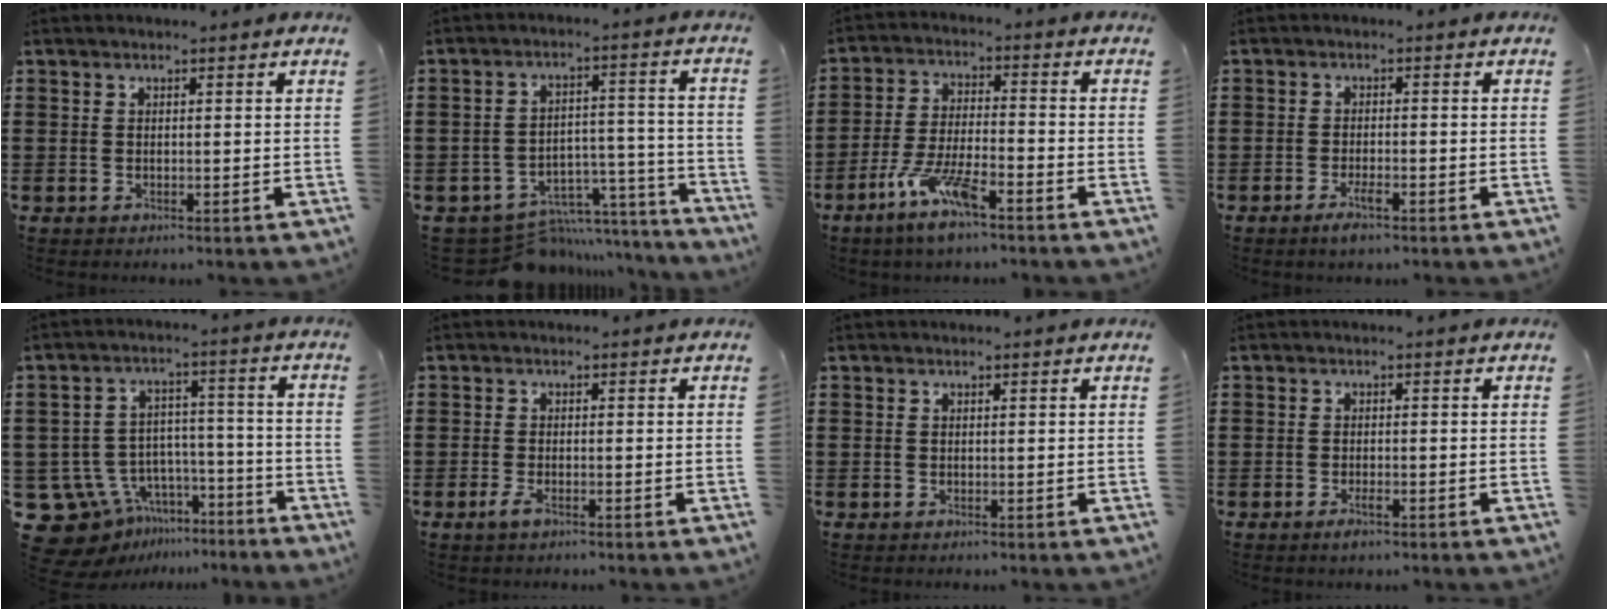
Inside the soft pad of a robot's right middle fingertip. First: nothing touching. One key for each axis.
{"total": 7.5, "fx": -6.6, "fy": 3.1, "fz": 1.8, "tx": -0.034, "ty": 0.023, "tz": -0.118}
{"total": 8.3, "fx": -5.4, "fy": 1.3, "fz": 6.1, "tx": -0.137, "ty": -0.011, "tz": -0.103}
{"total": 2.9, "fx": -1.7, "fy": 0.6, "fz": 2.2, "tx": -0.044, "ty": -0.003, "tz": -0.032}
{"total": 9.6, "fx": -6.5, "fy": 6.9, "fz": 1.6, "tx": -0.062, "ty": 0.027, "tz": -0.117}
{"total": 1.9, "fx": -1.1, "fy": 0.6, "fz": 1.4, "tx": -0.041, "ty": -0.004, "tz": -0.026}
{"total": 0.0}
{"total": 1.6, "fx": -1.0, "fy": 0.3, "fz": 1.2, "tx": -0.031, "ty": -0.009, "tz": -0.018}